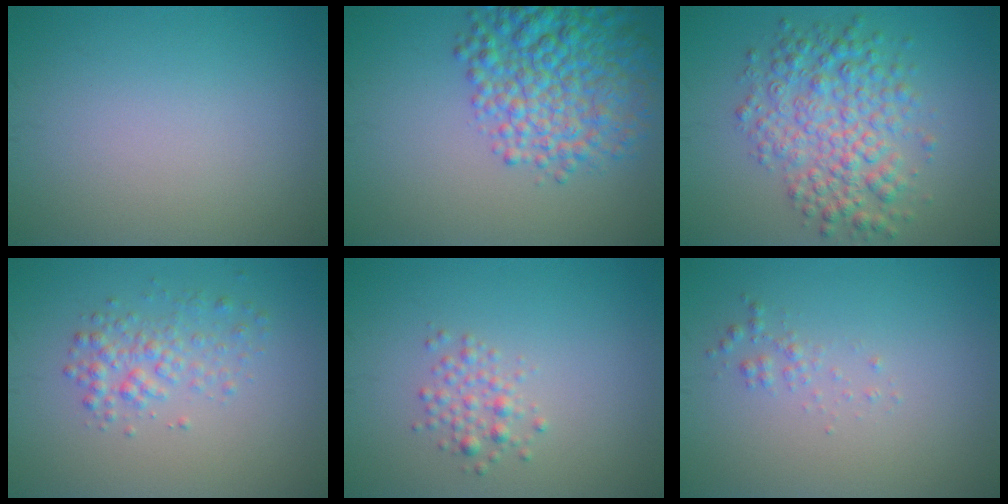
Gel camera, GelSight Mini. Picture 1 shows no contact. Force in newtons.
{"total": 7.8, "press": 7.8, "slide": 0.3}
{"total": 5.9, "press": 5.9, "slide": 0.0}
{"total": 2.5, "press": 2.5, "slide": 0.1}
{"total": 1.7, "press": 1.7, "slide": 0.1}
{"total": 0.9, "press": 0.9, "slide": 0.0}